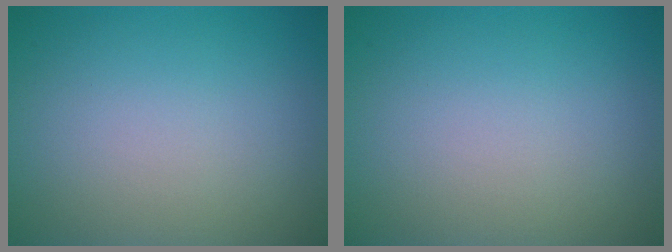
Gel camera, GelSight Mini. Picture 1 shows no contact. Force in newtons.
{"total": 0.0}